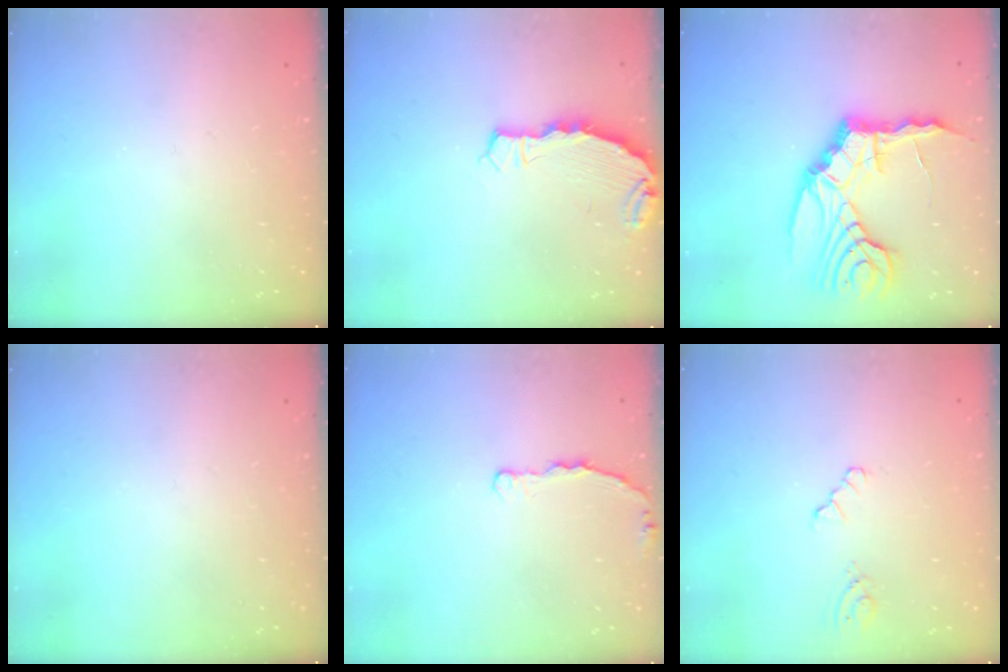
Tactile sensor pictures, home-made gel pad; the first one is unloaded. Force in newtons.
{"total": 4.4, "press": 4.4, "slide": 0.3}
{"total": 14.3, "press": 14.1, "slide": 2.3}
{"total": 0.0}
{"total": 2.9, "press": 2.9, "slide": 0.4}
{"total": 3.2, "press": 3.2, "slide": 0.5}